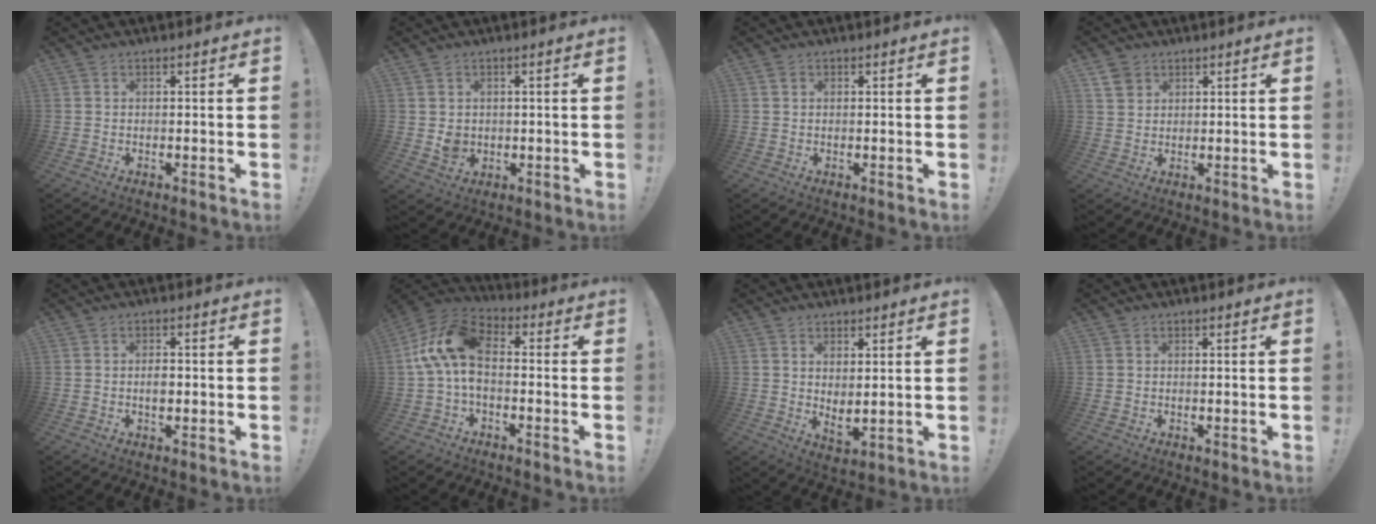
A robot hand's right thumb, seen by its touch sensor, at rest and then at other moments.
{"total": 4.1, "force": [0.7, 3.7, 1.6], "torque": [-0.010, -0.004, 0.015]}
{"total": 0.7, "force": [0.4, 0.4, 0.4], "torque": [-0.010, 0.002, 0.007]}
{"total": 4.5, "force": [2.8, 3.3, 1.2], "torque": [-0.013, -0.014, 0.052]}
{"total": 2.7, "force": [-0.5, 1.5, 2.1], "torque": [-0.023, -0.002, -0.013]}
{"total": 13.7, "force": [0.3, 8.2, 11.0], "torque": [-0.218, 0.015, 0.008]}
{"total": 3.6, "force": [2.4, 1.2, 2.5], "torque": [-0.028, -0.024, 0.042]}
{"total": 0.6, "force": [0.2, 0.6, 0.0], "torque": [0.005, 0.000, 0.002]}